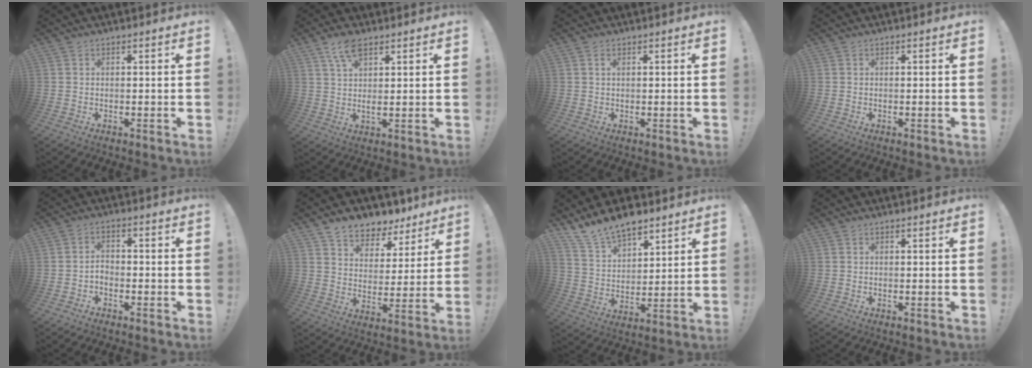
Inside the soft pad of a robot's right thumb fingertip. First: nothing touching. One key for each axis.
{"total": 6.6, "fx": 3.9, "fy": 2.4, "fz": 4.6, "tx": -0.083, "ty": -0.012, "tz": 0.070}
{"total": 0.9, "fx": 0.4, "fy": 0.4, "fz": 0.7, "tx": -0.008, "ty": -0.002, "tz": 0.006}
{"total": 0.0}
{"total": 2.2, "fx": -1.3, "fy": 1.2, "fz": 1.3, "tx": -0.028, "ty": 0.001, "tz": -0.027}
{"total": 8.0, "fx": 6.8, "fy": 4.0, "fz": 1.3, "tx": -0.028, "ty": -0.059, "tz": 0.130}
{"total": 11.9, "fx": 10.1, "fy": 5.1, "fz": 3.5, "tx": -0.080, "ty": -0.074, "tz": 0.194}
{"total": 0.0}